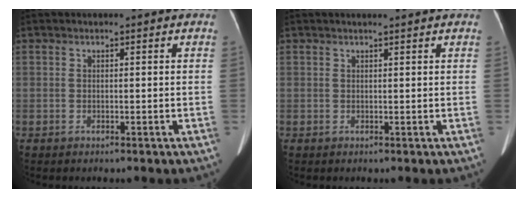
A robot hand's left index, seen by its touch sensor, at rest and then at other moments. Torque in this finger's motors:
{"motor_torque": [-0.26, 0.35, -0.28, -0.03]}